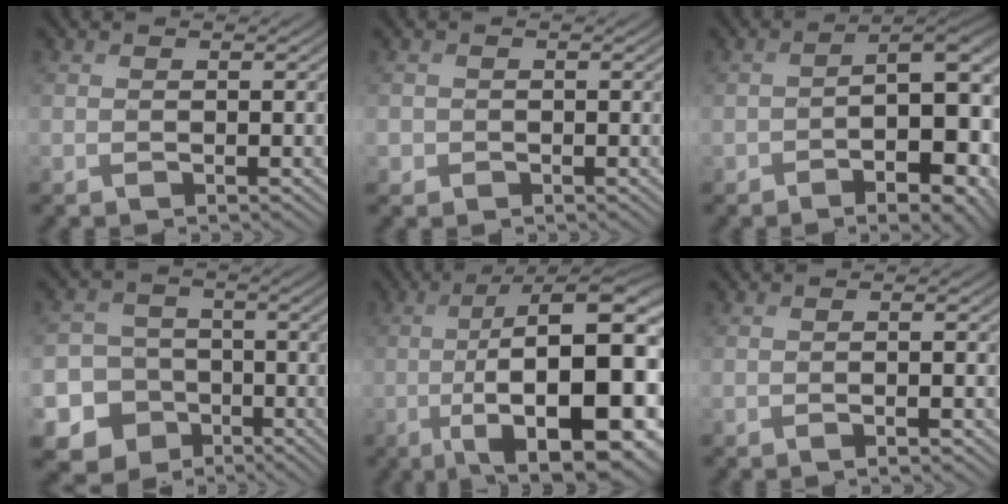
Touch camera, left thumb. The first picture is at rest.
{"total": 1.3, "force": [-0.4, 1.2, 0.1], "torque": [0.003, -0.005, -0.011]}
{"total": 11.2, "force": [-4.1, 5.0, 9.1], "torque": [-0.121, -0.020, -0.050]}
{"total": 11.1, "force": [-4.8, 9.6, 2.6], "torque": [-0.083, -0.029, -0.101]}
{"total": 19.7, "force": [-3.6, 7.2, 18.0], "torque": [-0.263, -0.010, -0.051]}
{"total": 2.3, "force": [-0.4, 0.4, 2.2], "torque": [-0.036, 0.002, -0.010]}